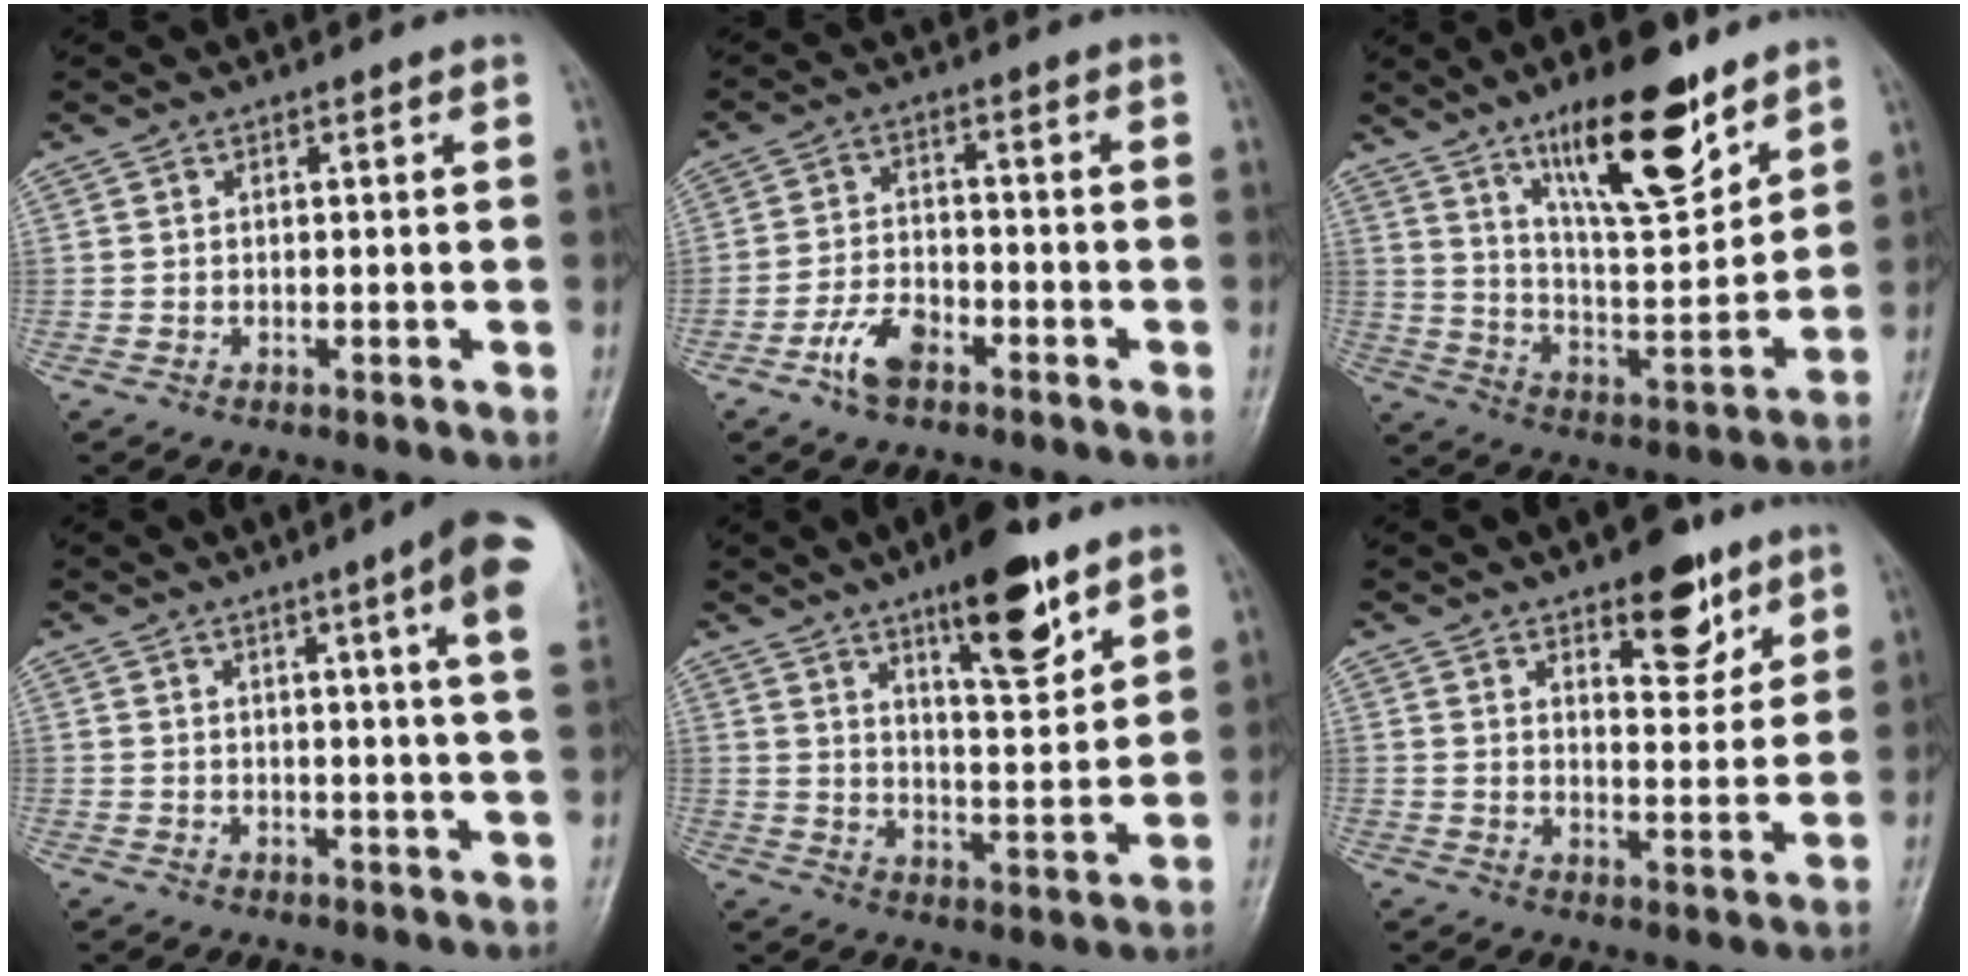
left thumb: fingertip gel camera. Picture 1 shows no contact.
{"total": 6.1, "force": [-3.6, 3.3, 3.7], "torque": [-0.067, 0.021, -0.069]}
{"total": 18.0, "force": [11.5, 5.5, 12.7], "torque": [-0.170, -0.070, 0.203]}
{"total": 12.0, "force": [5.5, 0.2, 10.7], "torque": [-0.136, -0.018, 0.054]}
{"total": 13.2, "force": [8.3, 3.8, 9.6], "torque": [-0.121, -0.051, 0.130]}
{"total": 9.6, "force": [6.1, 4.2, 6.1], "torque": [-0.056, -0.038, 0.089]}